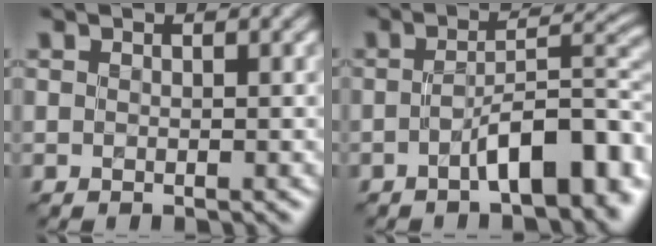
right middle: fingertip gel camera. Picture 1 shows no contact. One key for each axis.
{"total": 7.2, "fx": -2.5, "fy": 2.5, "fz": 6.3, "tx": -0.091, "ty": 0.014, "tz": -0.041}